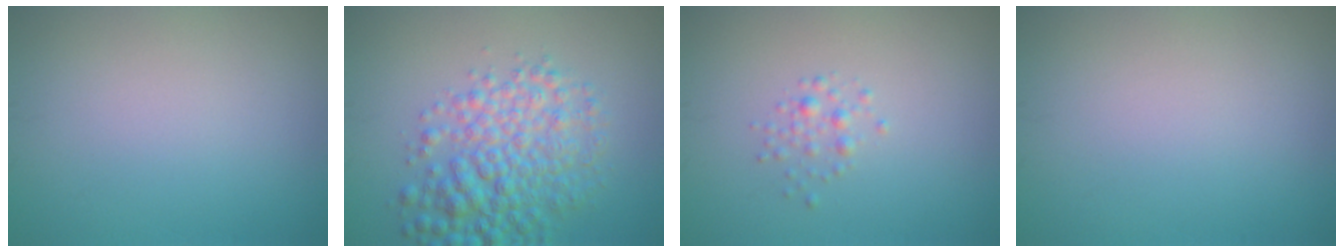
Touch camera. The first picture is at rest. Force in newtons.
{"total": 5.9, "press": 5.9, "slide": 0.1}
{"total": 1.2, "press": 1.2, "slide": 0.0}
{"total": 0.0}